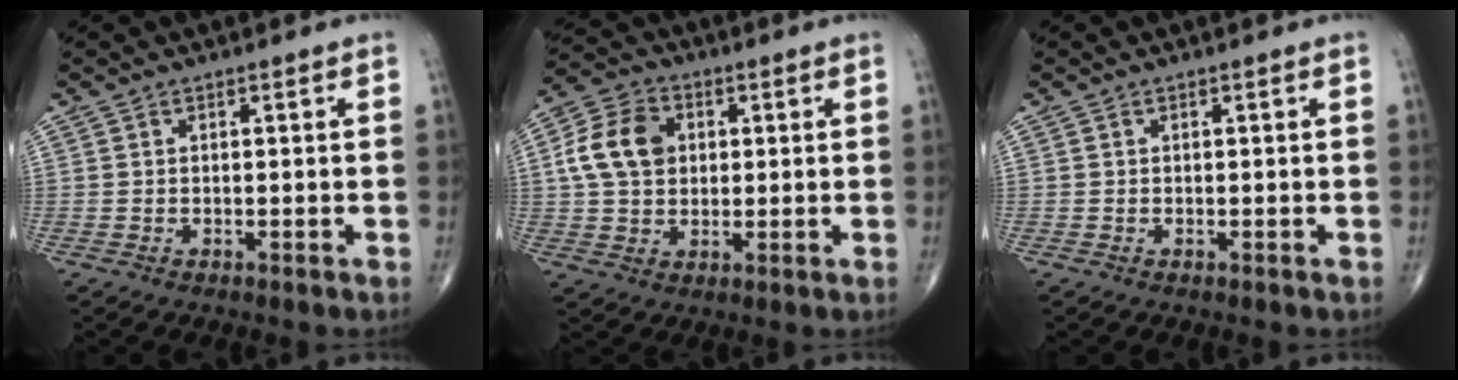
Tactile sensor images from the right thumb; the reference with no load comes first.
{"total": 11.1, "force": [1.9, 8.3, 7.1], "torque": [-0.118, 0.010, 0.029]}
{"total": 0.0}